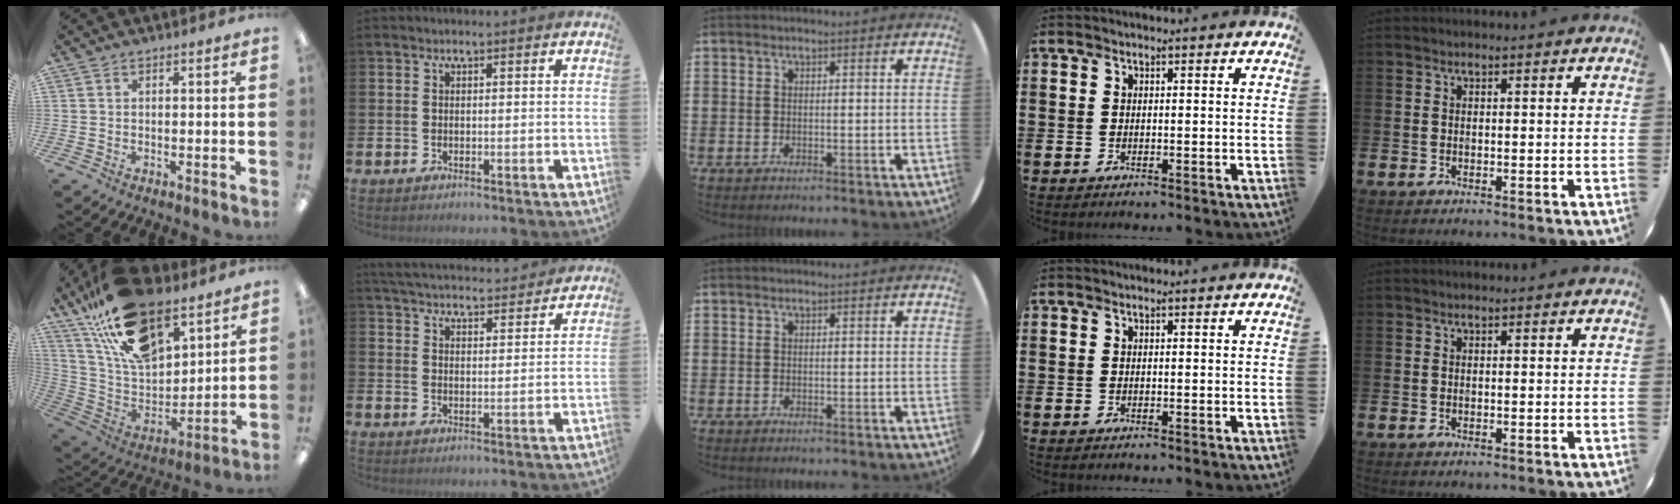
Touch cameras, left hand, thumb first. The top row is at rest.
{"thumb": {"total": 23.2, "force": [15.4, 11.3, 13.1], "torque": [-0.243, -0.070, 0.279]}, "index": {"total": 5.2, "force": [5.1, 0.8, 0.4], "torque": [-0.020, -0.035, 0.089]}}